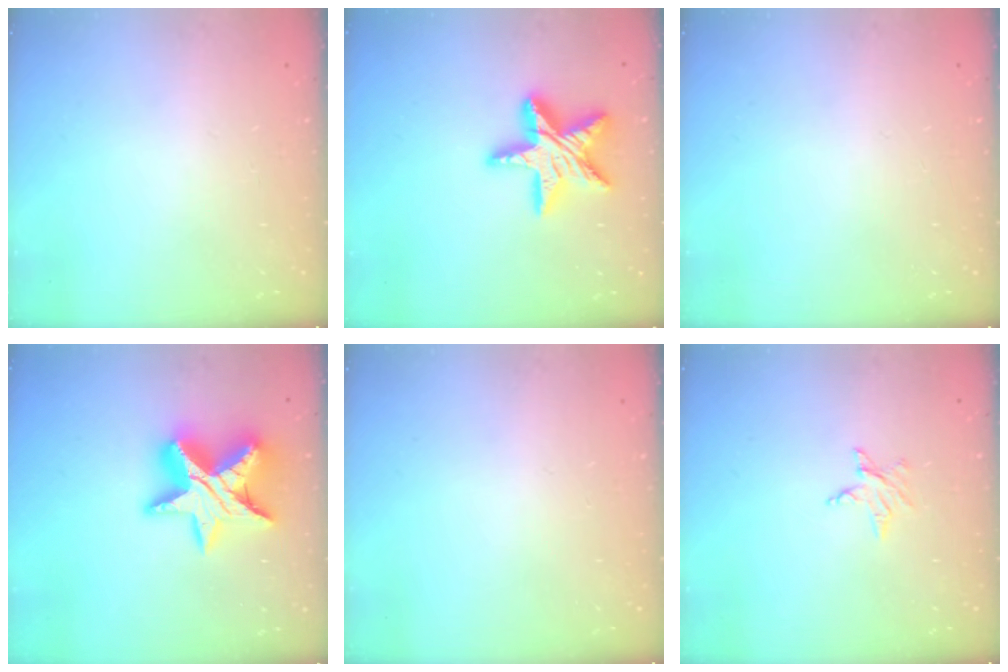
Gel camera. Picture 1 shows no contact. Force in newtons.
{"total": 17.1, "press": 17.0, "slide": 1.5}
{"total": 0.0}
{"total": 17.1, "press": 17.1, "slide": 1.1}
{"total": 0.0}
{"total": 3.5, "press": 3.5, "slide": 0.3}